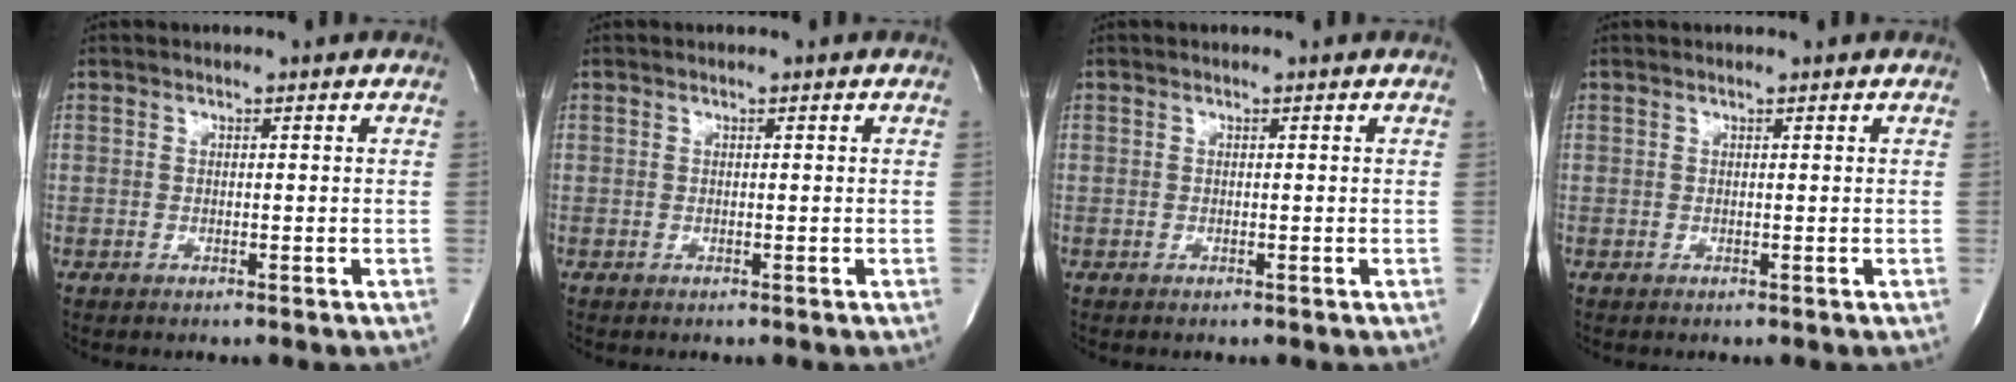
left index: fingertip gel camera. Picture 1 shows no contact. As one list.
[{"total": 0.0}, {"total": 0.0}, {"total": 0.0}]